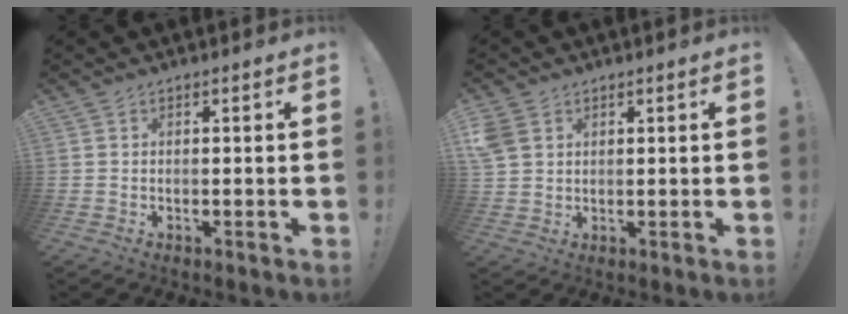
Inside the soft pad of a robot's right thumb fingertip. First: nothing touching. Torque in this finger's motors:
{"motor_torque": [0.75, 0.99, 0.33, 0.26, 0.00]}